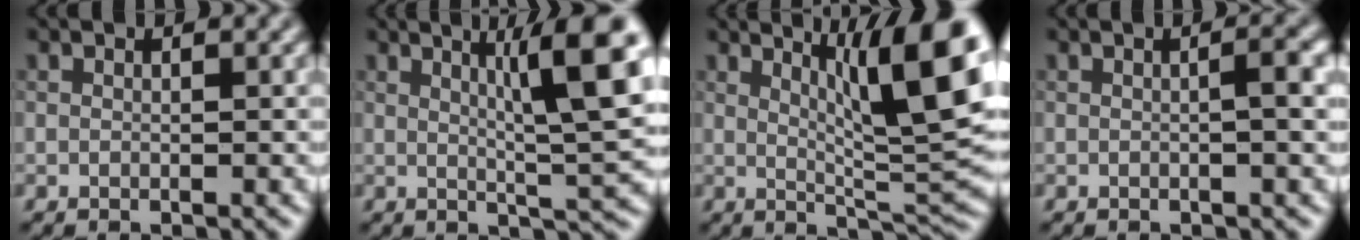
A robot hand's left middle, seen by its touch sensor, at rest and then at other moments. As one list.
[{"total": 8.1, "force": [2.6, 1.1, 7.6], "torque": [-0.099, 0.005, 0.043]}, {"total": 10.0, "force": [3.6, 2.0, 9.1], "torque": [-0.115, 0.006, 0.061]}, {"total": 2.5, "force": [0.0, 0.6, 2.4], "torque": [-0.031, 0.007, -0.002]}]